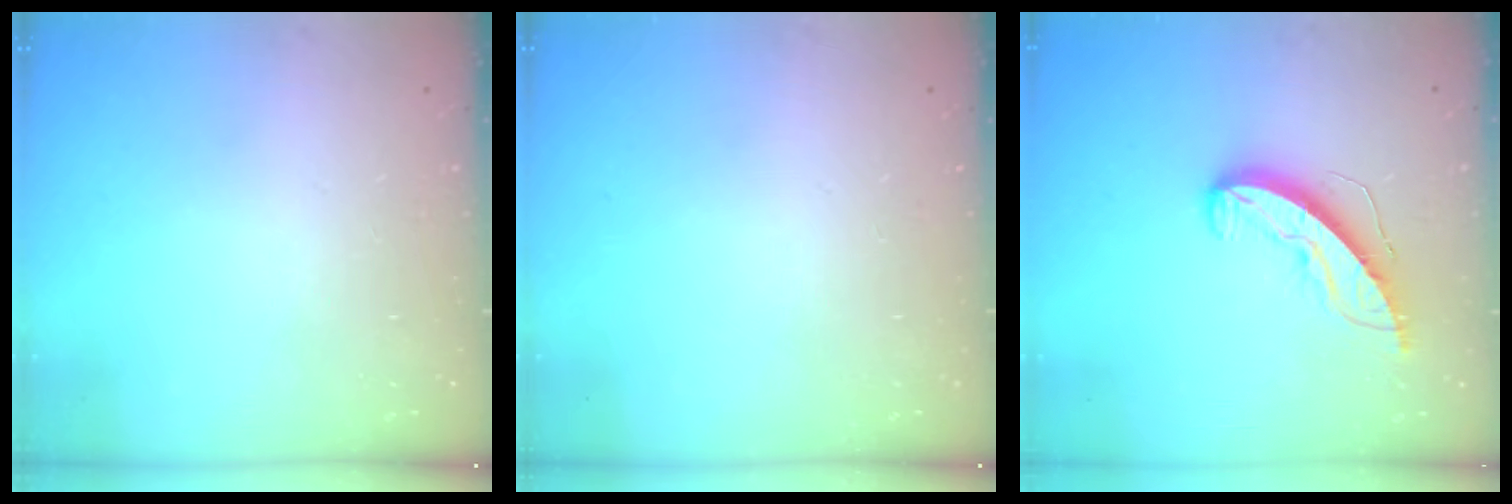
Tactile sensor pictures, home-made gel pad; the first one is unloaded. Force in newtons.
{"total": 0.0}
{"total": 9.1, "press": 9.1, "slide": 0.4}